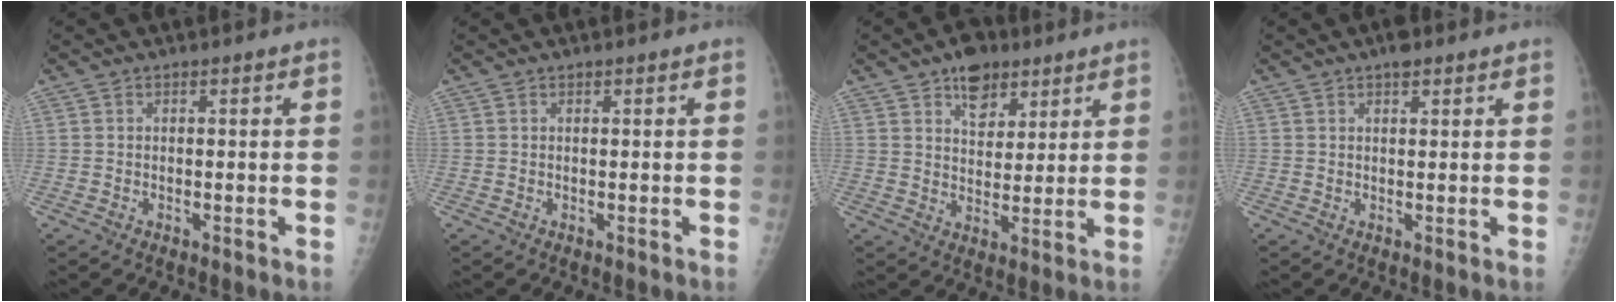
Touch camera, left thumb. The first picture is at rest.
{"total": 0.0}
{"total": 8.3, "force": [5.2, 4.9, 4.2], "torque": [-0.033, -0.026, 0.081]}
{"total": 2.3, "force": [1.6, 0.9, 1.4], "torque": [-0.009, -0.005, 0.020]}